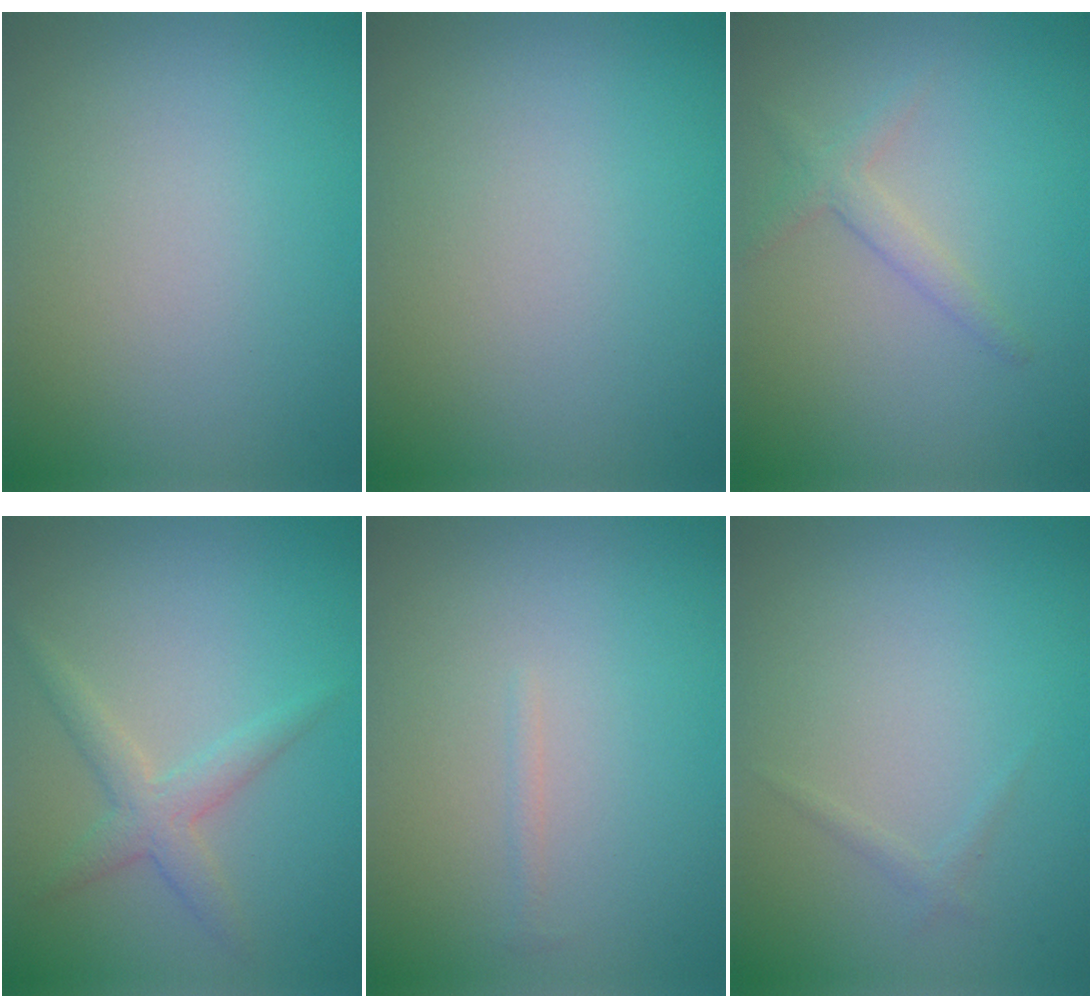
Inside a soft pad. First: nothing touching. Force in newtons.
{"total": 0.0}
{"total": 1.8, "press": 1.8, "slide": 0.1}
{"total": 2.5, "press": 2.5, "slide": 0.1}
{"total": 0.5, "press": 0.5, "slide": 0.0}
{"total": 0.7, "press": 0.7, "slide": 0.1}